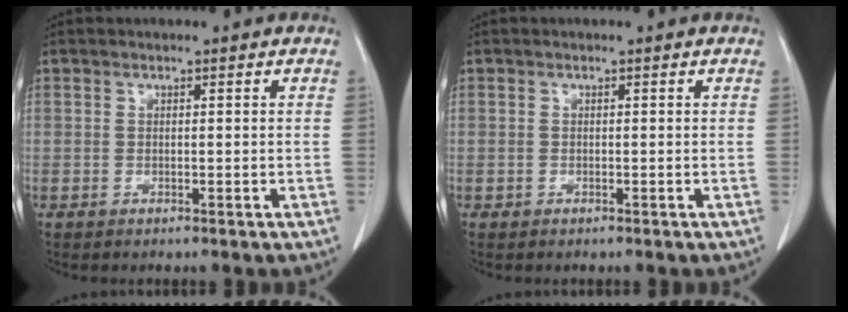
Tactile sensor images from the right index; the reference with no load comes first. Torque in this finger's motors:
{"motor_torque": [-0.37, 0.09, -0.59, -0.21]}